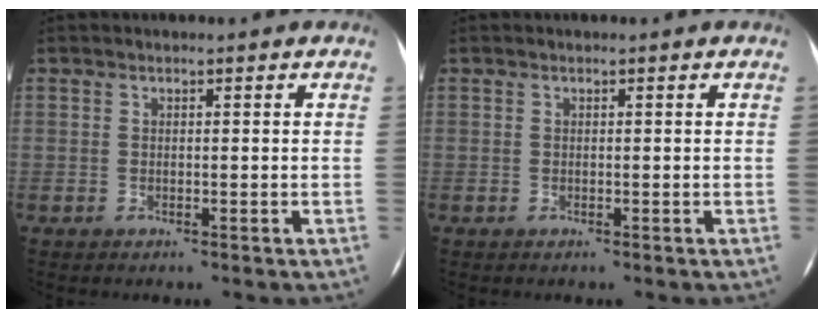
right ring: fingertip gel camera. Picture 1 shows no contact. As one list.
[{"total": 0.0}]